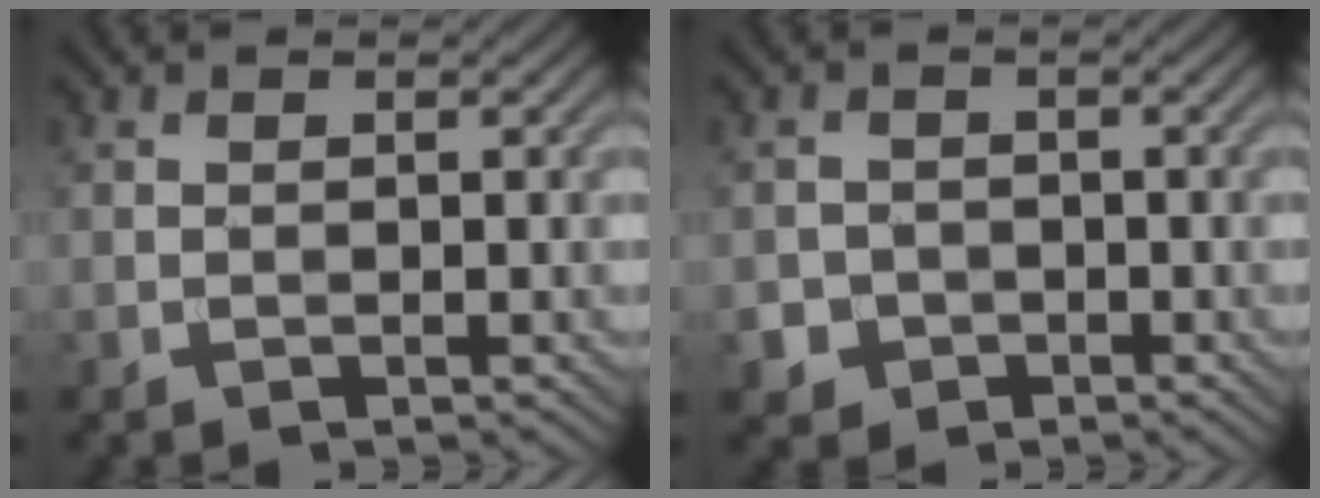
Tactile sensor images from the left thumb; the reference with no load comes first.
{"total": 2.7, "force": [-1.2, 2.3, 0.5], "torque": [-0.006, -0.004, -0.026]}